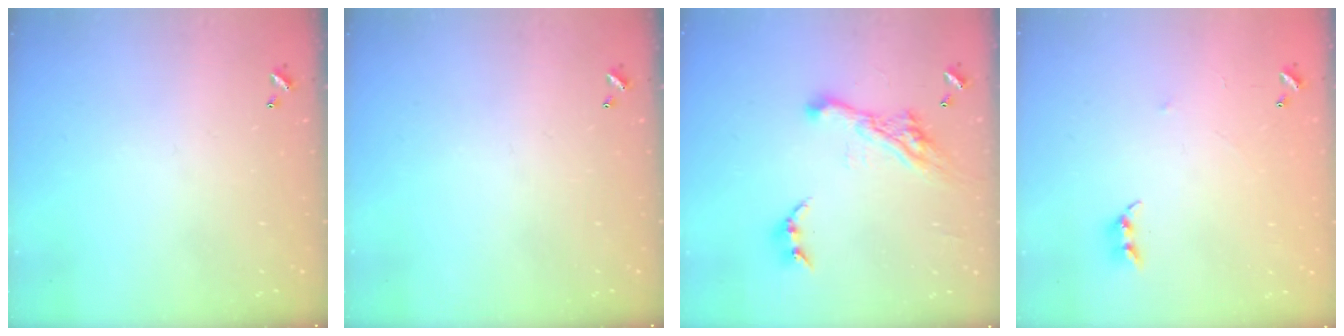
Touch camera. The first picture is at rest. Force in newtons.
{"total": 0.0}
{"total": 11.2, "press": 11.1, "slide": 1.5}
{"total": 6.8, "press": 6.8, "slide": 0.6}